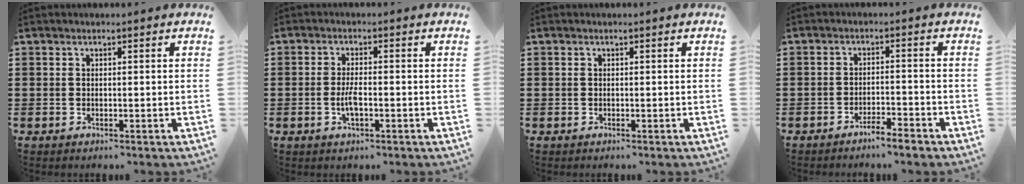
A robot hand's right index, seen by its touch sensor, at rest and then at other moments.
{"total": 3.3, "force": [-0.9, 1.0, 3.0], "torque": [-0.061, -0.001, -0.018]}
{"total": 0.0}
{"total": 2.7, "force": [-2.7, -0.1, 0.6], "torque": [-0.014, 0.001, -0.054]}